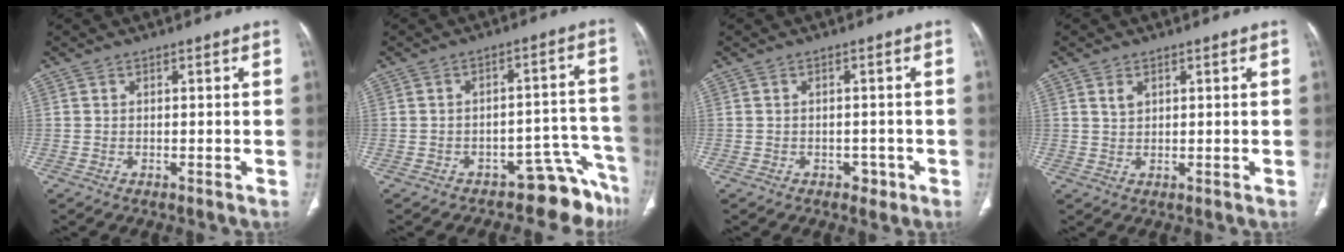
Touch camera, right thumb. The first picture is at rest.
{"total": 7.7, "force": [-7.0, 3.0, 1.1], "torque": [0.042, 0.114, -0.096]}
{"total": 2.1, "force": [-1.0, 1.7, 0.8], "torque": [0.000, 0.005, -0.010]}
{"total": 2.0, "force": [1.0, 1.3, 1.1], "torque": [-0.019, -0.004, 0.024]}